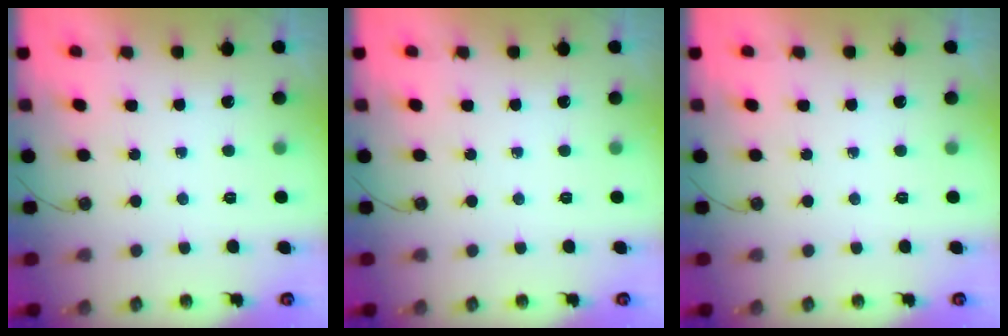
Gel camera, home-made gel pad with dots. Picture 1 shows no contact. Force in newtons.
{"total": 0.0}
{"total": 0.0}